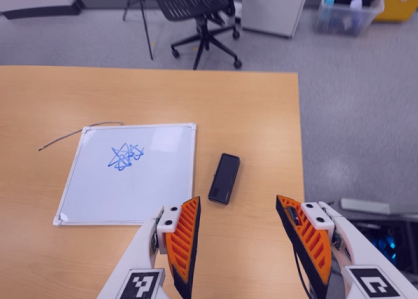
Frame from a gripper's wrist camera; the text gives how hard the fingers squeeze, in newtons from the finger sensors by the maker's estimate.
{"total": 0.0}